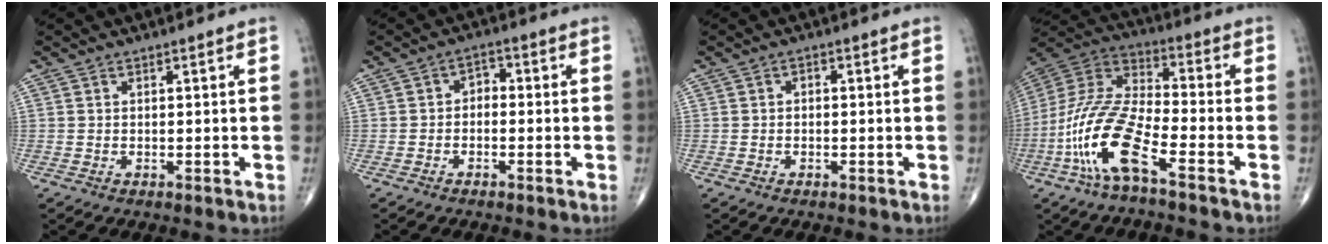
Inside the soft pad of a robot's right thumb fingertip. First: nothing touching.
{"total": 2.8, "force": [-0.6, 2.0, 1.8], "torque": [-0.013, 0.018, -0.022]}
{"total": 1.0, "force": [-0.1, 0.7, 0.7], "torque": [-0.004, 0.004, -0.005]}
{"total": 16.2, "force": [-7.7, 4.5, 13.5], "torque": [-0.302, 0.042, -0.154]}